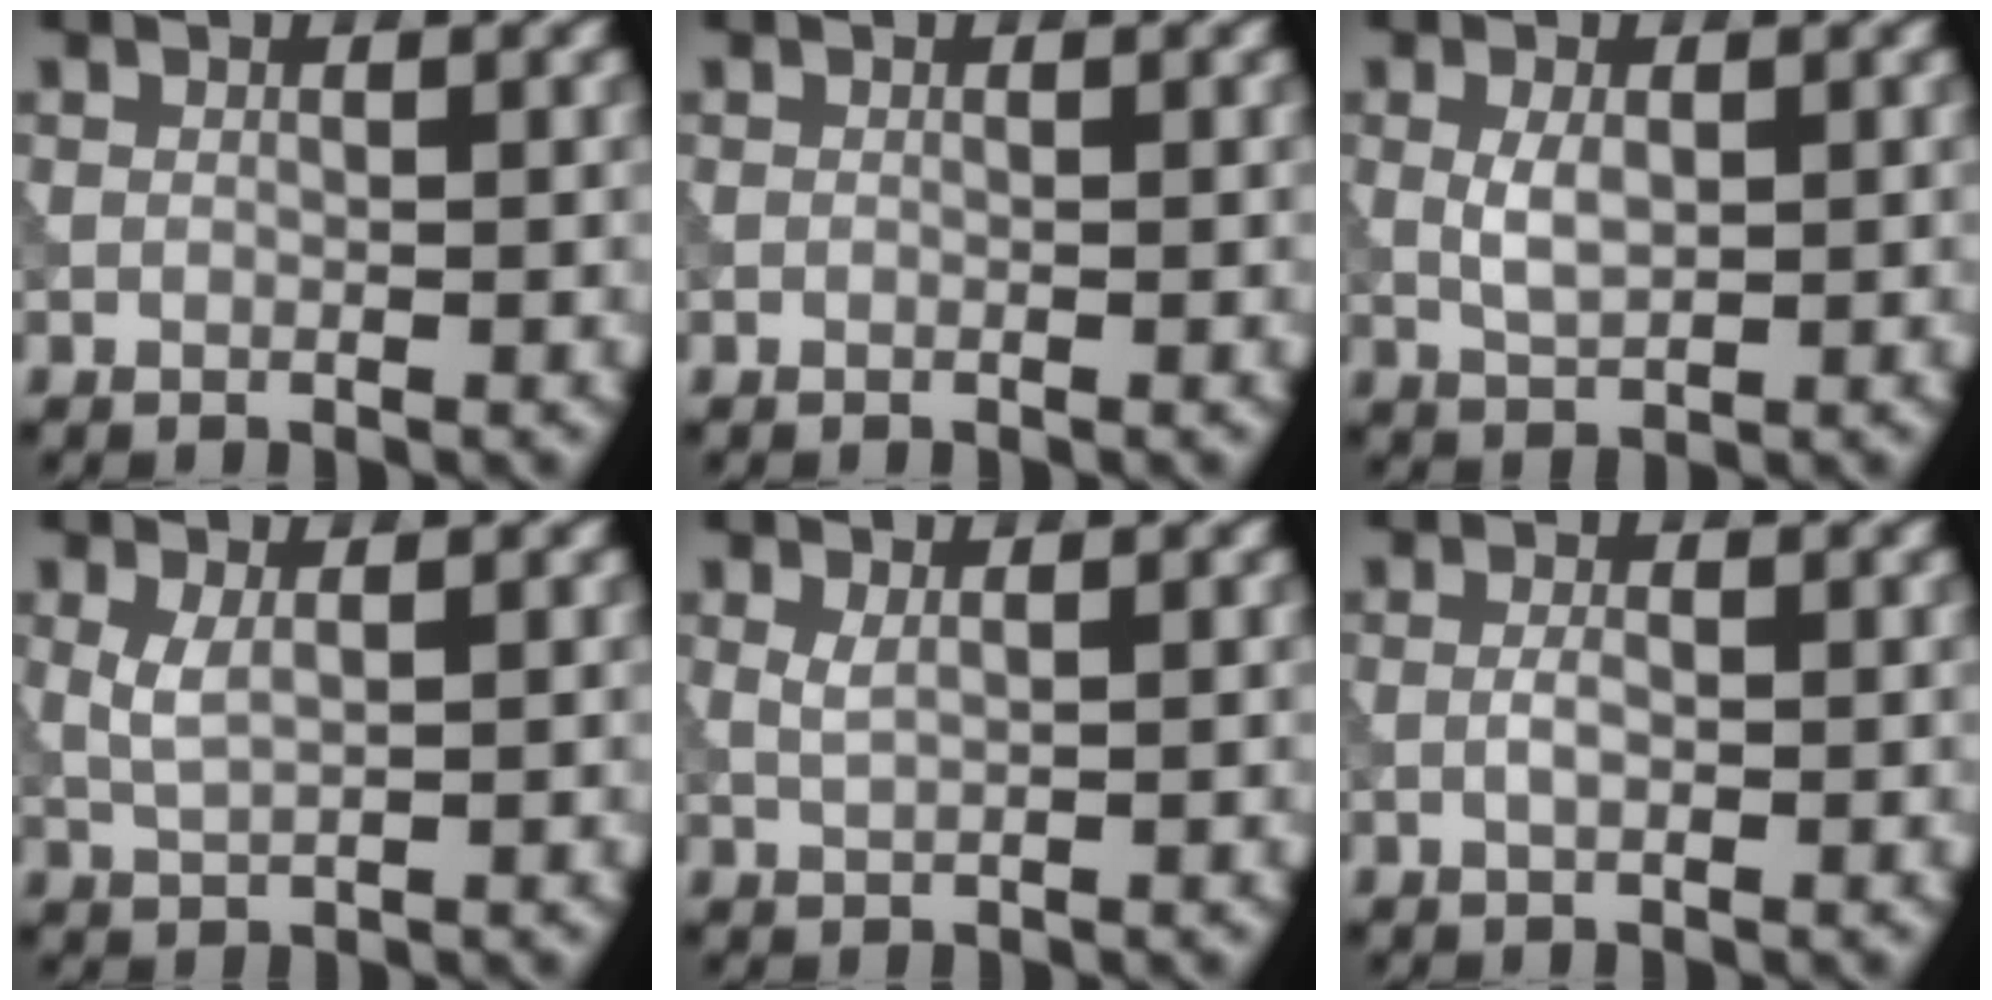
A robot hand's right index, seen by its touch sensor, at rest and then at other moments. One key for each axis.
{"total": 0.0}
{"total": 2.4, "fx": 0.3, "fy": 1.3, "fz": 2.0, "tx": -0.048, "ty": 0.000, "tz": 0.009}
{"total": 2.0, "fx": 0.6, "fy": 0.6, "fz": 1.8, "tx": -0.045, "ty": 0.001, "tz": 0.015}
{"total": 1.2, "fx": 0.6, "fy": 0.3, "fz": 1.0, "tx": -0.025, "ty": -0.001, "tz": 0.014}
{"total": 1.3, "fx": -0.2, "fy": 0.5, "fz": 1.2, "tx": -0.026, "ty": 0.000, "tz": -0.007}